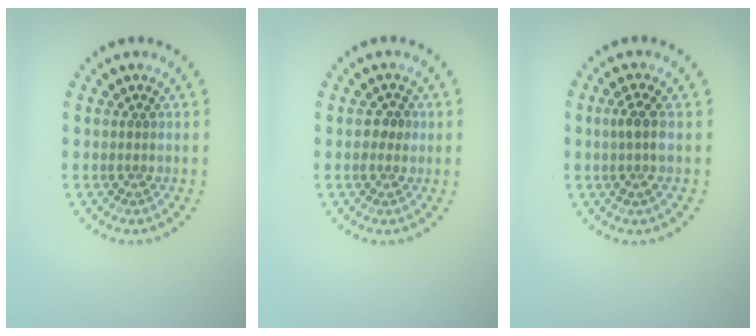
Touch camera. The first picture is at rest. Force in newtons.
{"total": 1.3, "press": 1.2, "slide": 0.3}
{"total": 1.9, "press": 1.6, "slide": 1.0}